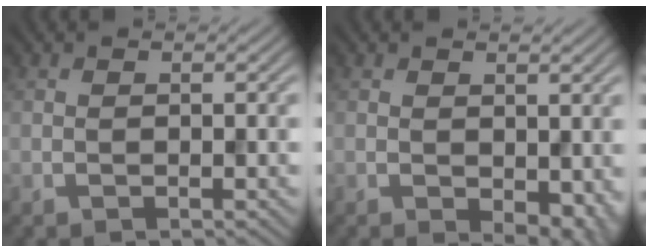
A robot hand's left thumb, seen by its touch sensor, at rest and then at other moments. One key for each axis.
{"total": 4.4, "fx": -0.8, "fy": 2.6, "fz": 3.4, "tx": -0.048, "ty": -0.019, "tz": -0.002}